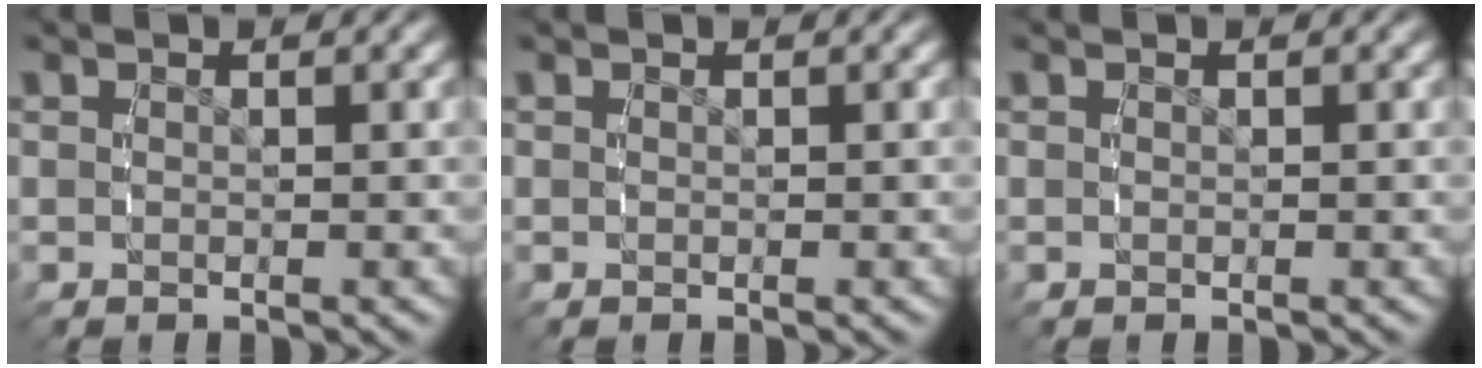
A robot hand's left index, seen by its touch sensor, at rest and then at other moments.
{"total": 0.0}
{"total": 0.0}